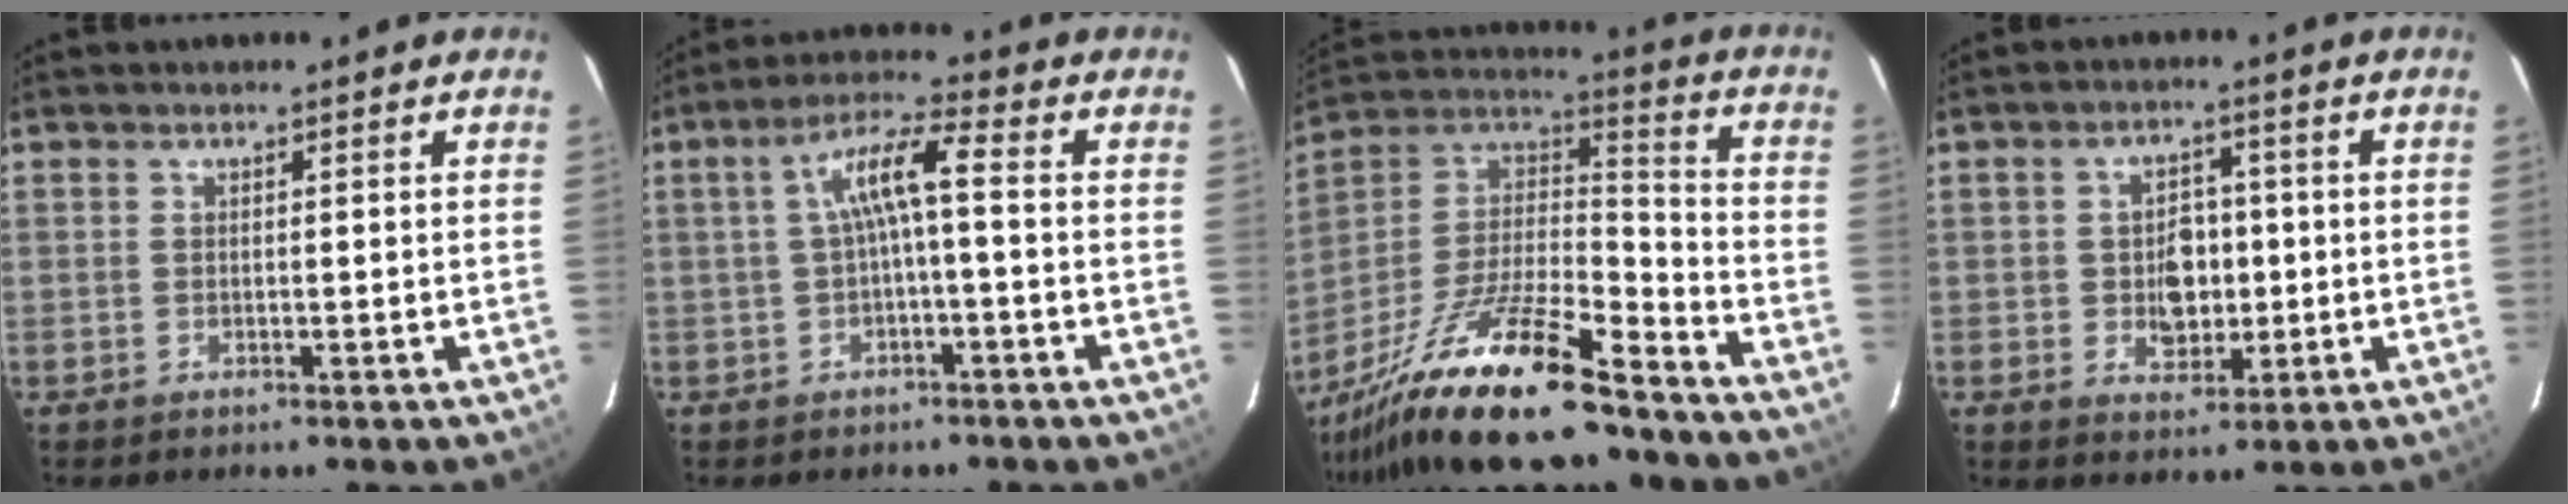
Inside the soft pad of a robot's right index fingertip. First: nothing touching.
{"total": 6.5, "force": [-0.6, 0.7, 6.4], "torque": [-0.134, 0.019, -0.006]}
{"total": 23.8, "force": [-17.6, 5.1, 15.1], "torque": [-0.298, -0.019, -0.307]}
{"total": 6.0, "force": [-0.5, 4.7, 3.7], "torque": [-0.066, 0.010, 0.000]}